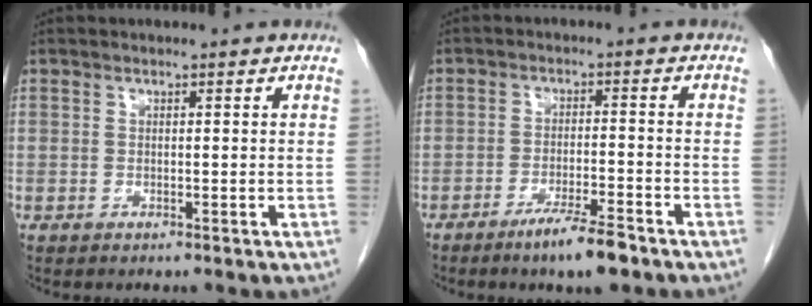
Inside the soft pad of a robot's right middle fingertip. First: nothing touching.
{"total": 6.2, "force": [-4.4, 0.4, 4.3], "torque": [-0.078, -0.010, -0.074]}